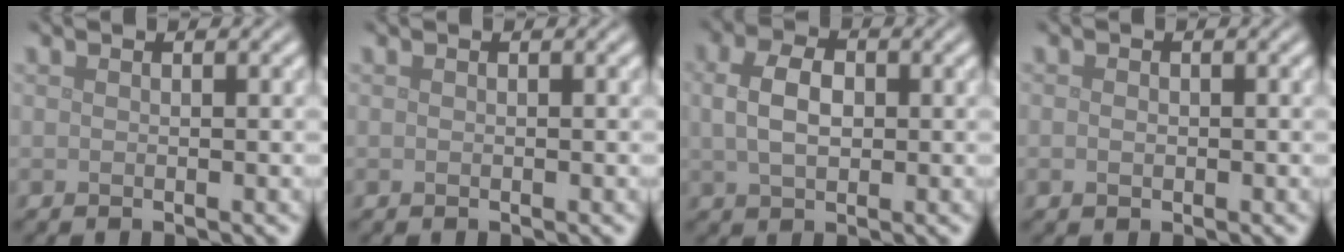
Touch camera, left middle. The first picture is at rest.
{"total": 0.0}
{"total": 3.8, "force": [0.6, 2.4, 2.8], "torque": [-0.061, 0.006, 0.007]}
{"total": 0.8, "force": [-0.1, 0.6, 0.5], "torque": [-0.010, -0.003, -0.002]}